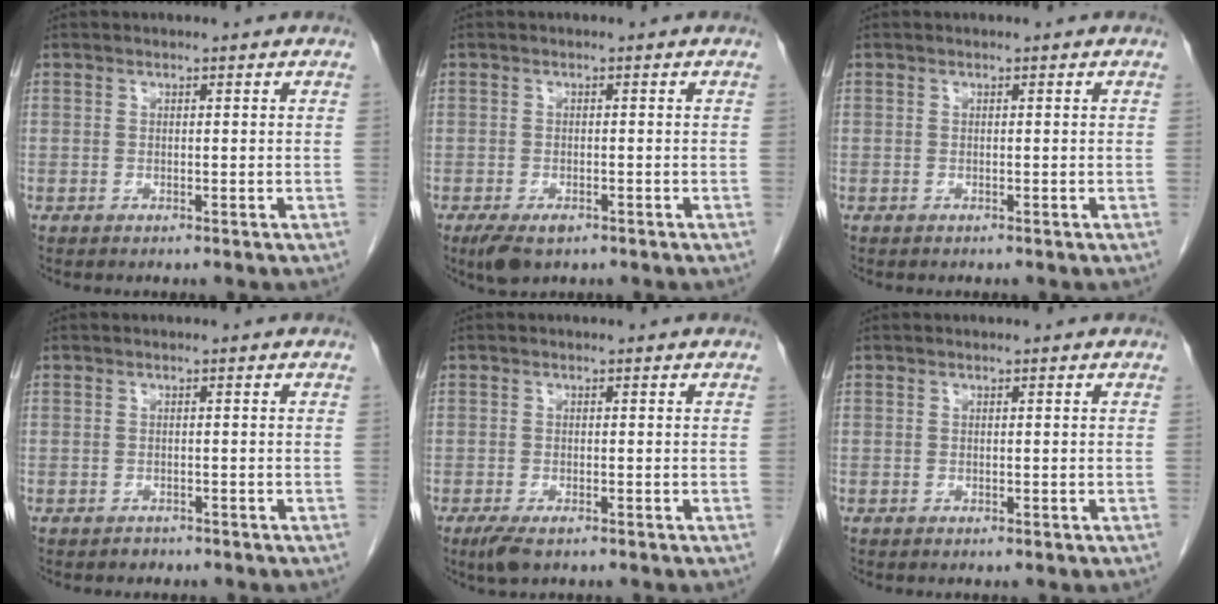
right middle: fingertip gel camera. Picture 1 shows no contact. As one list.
[{"total": 3.9, "force": [-2.4, 1.8, 2.5], "torque": [-0.048, -0.007, -0.035]}, {"total": 0.0}, {"total": 0.8, "force": [-0.7, 0.4, -0.1], "torque": [-0.008, -0.001, -0.012]}, {"total": 3.0, "force": [-1.9, 1.0, 2.1], "torque": [-0.045, -0.007, -0.032]}, {"total": 0.0}]